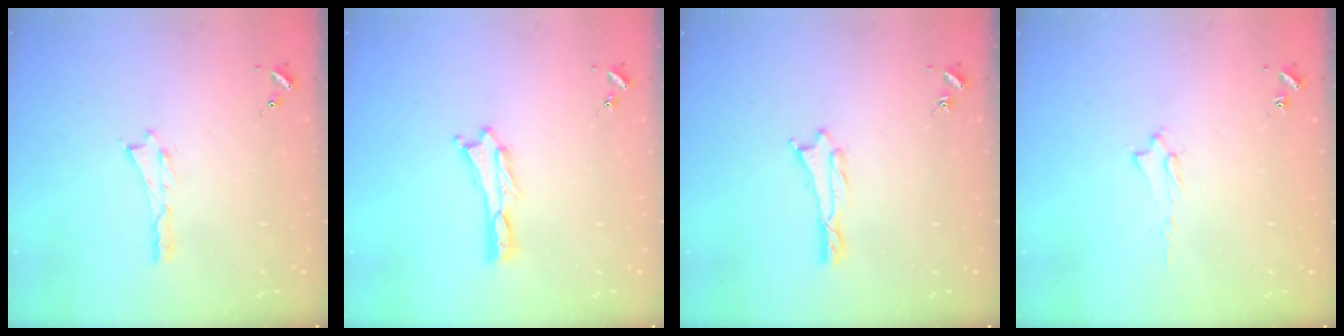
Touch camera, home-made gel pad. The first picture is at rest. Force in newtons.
{"total": 0.0}
{"total": 0.7, "press": 0.7, "slide": 0.1}
{"total": 1.7, "press": 1.6, "slide": 0.2}